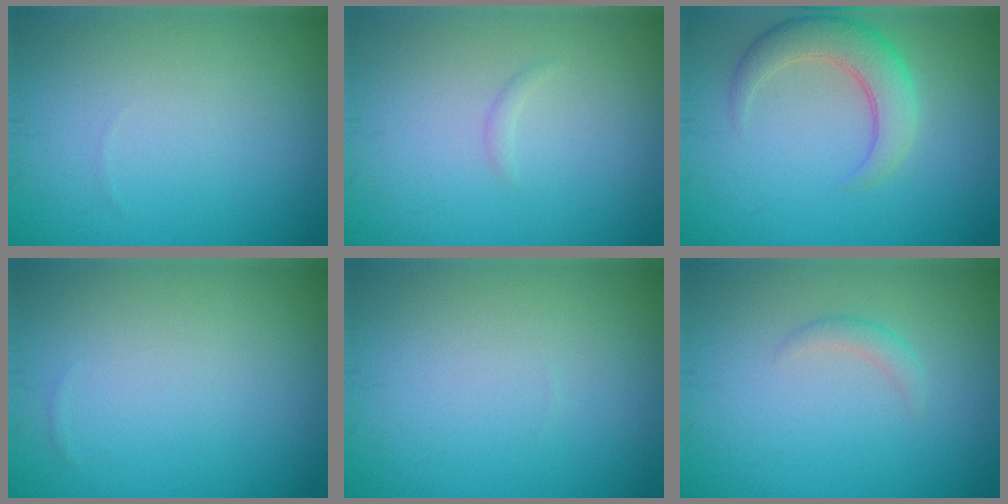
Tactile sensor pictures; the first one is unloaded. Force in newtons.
{"total": 0.5, "press": 0.5, "slide": 0.0}
{"total": 4.1, "press": 4.1, "slide": 0.6}
{"total": 0.0}
{"total": 0.0}
{"total": 1.1, "press": 1.1, "slide": 0.1}